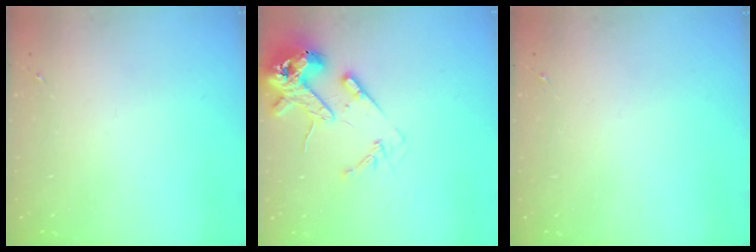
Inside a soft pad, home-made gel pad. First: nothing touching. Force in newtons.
{"total": 14.8, "press": 14.6, "slide": 2.1}
{"total": 0.0}